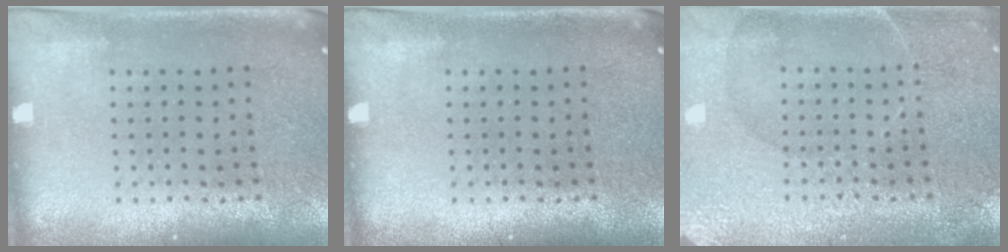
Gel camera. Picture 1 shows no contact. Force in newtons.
{"total": 0.0}
{"total": 4.3, "press": 4.3, "slide": 0.6}